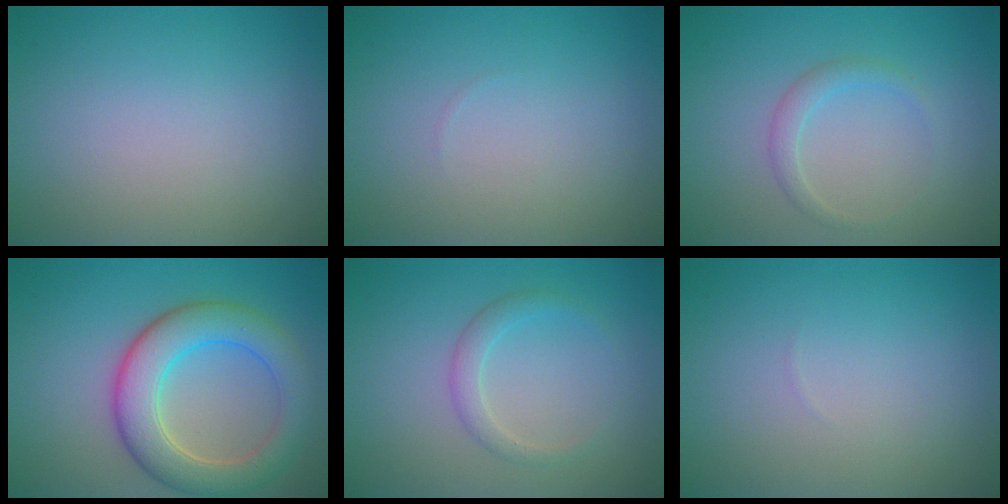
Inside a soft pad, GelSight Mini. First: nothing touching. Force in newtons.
{"total": 0.0}
{"total": 1.5, "press": 1.5, "slide": 0.2}
{"total": 6.9, "press": 6.9, "slide": 0.5}
{"total": 1.7, "press": 1.7, "slide": 0.1}
{"total": 0.0}